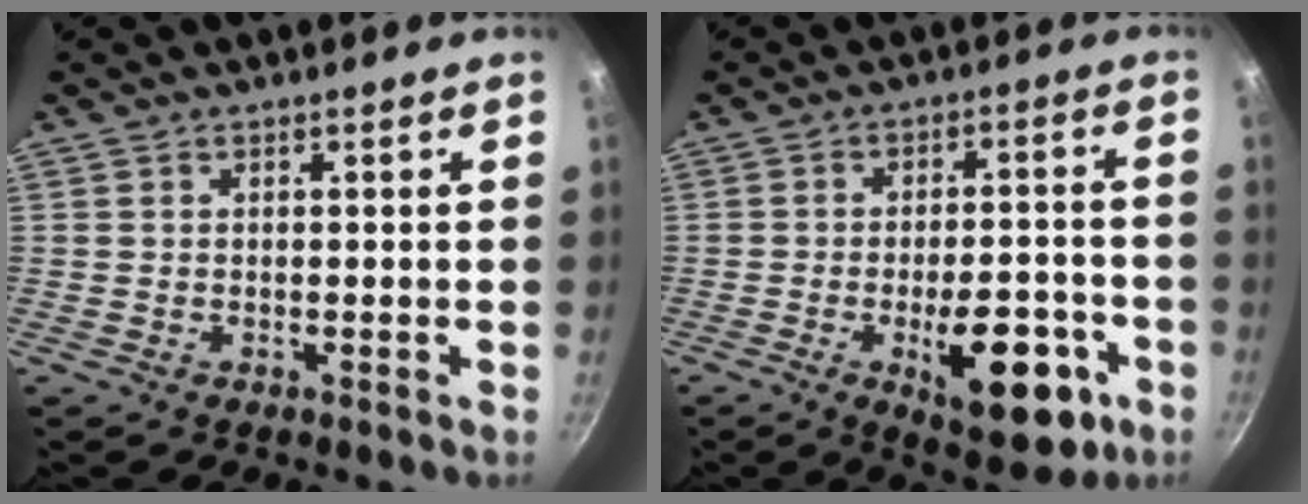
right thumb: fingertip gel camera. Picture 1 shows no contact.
{"total": 15.4, "force": [-5.8, 6.9, 12.5], "torque": [-0.133, 0.021, -0.069]}